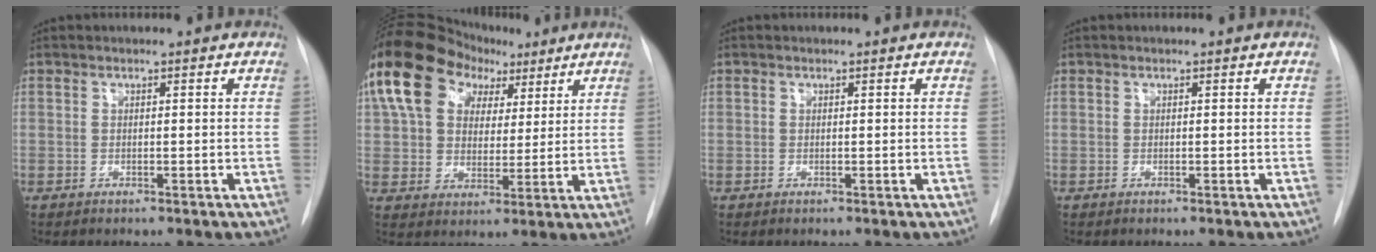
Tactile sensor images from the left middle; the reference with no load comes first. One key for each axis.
{"total": 15.0, "fx": 8.0, "fy": 10.0, "fz": 7.8, "tx": -0.156, "ty": 0.052, "tz": 0.141}
{"total": 0.7, "fx": -0.1, "fy": -0.4, "fz": -0.6, "tx": 0.017, "ty": -0.004, "tz": -0.003}
{"total": 0.0}